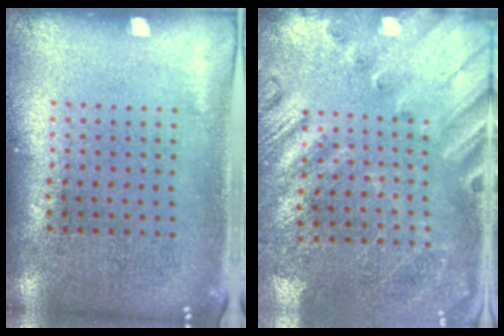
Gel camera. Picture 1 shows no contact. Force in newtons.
{"total": 2.4, "press": 2.0, "slide": 1.4}